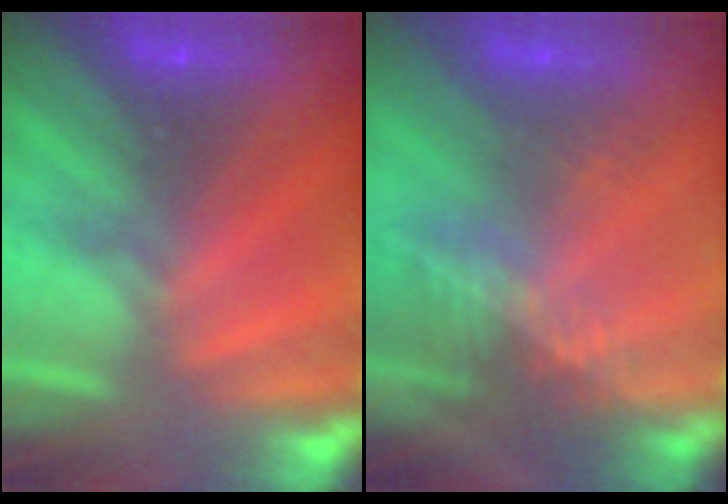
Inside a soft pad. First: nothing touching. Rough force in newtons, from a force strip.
{"total": 2.7}